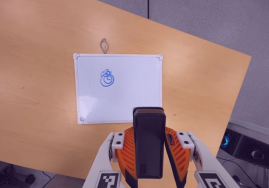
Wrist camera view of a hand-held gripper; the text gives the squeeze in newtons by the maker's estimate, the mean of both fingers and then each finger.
{"total": 6.3, "left": 5.0, "right": 7.6}